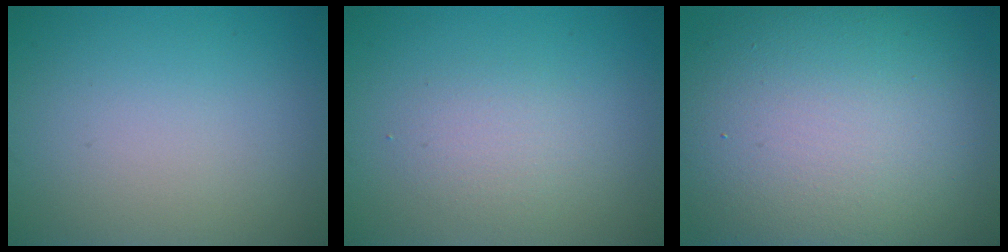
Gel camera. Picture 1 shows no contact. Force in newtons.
{"total": 2.0, "press": 2.0, "slide": 0.0}
{"total": 15.5, "press": 15.5, "slide": 0.9}